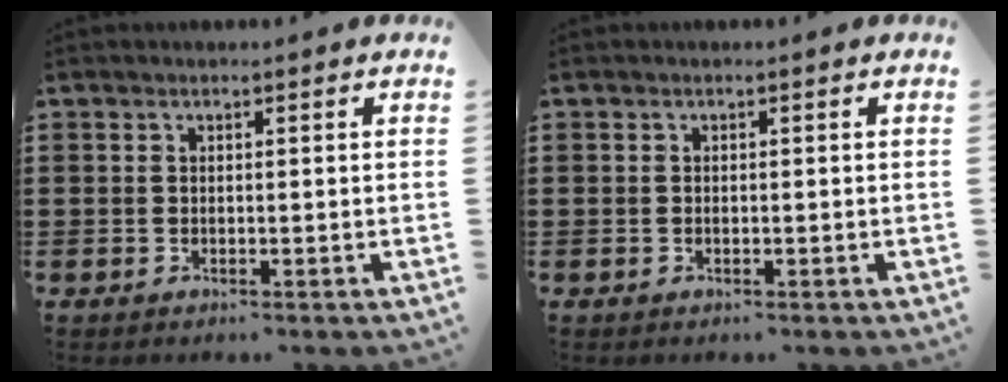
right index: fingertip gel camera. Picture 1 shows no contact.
{"total": 0.0}